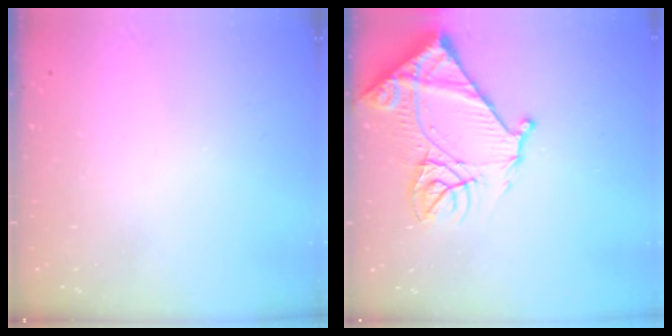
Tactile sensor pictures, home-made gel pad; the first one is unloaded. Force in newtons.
{"total": 17.7, "press": 17.6, "slide": 1.9}